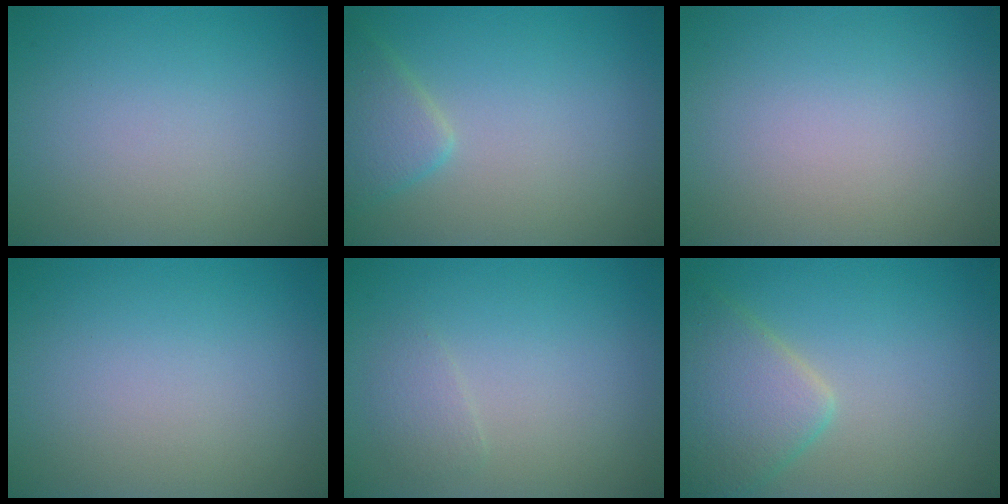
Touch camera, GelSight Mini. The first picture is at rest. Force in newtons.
{"total": 2.7, "press": 2.7, "slide": 0.2}
{"total": 0.0}
{"total": 0.0}
{"total": 1.2, "press": 1.2, "slide": 0.1}
{"total": 4.9, "press": 4.9, "slide": 0.3}